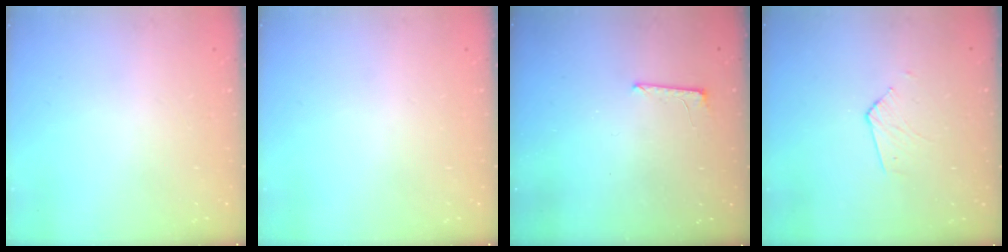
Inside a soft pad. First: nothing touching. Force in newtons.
{"total": 0.0}
{"total": 6.2, "press": 6.2, "slide": 0.5}
{"total": 2.7, "press": 2.7, "slide": 0.2}